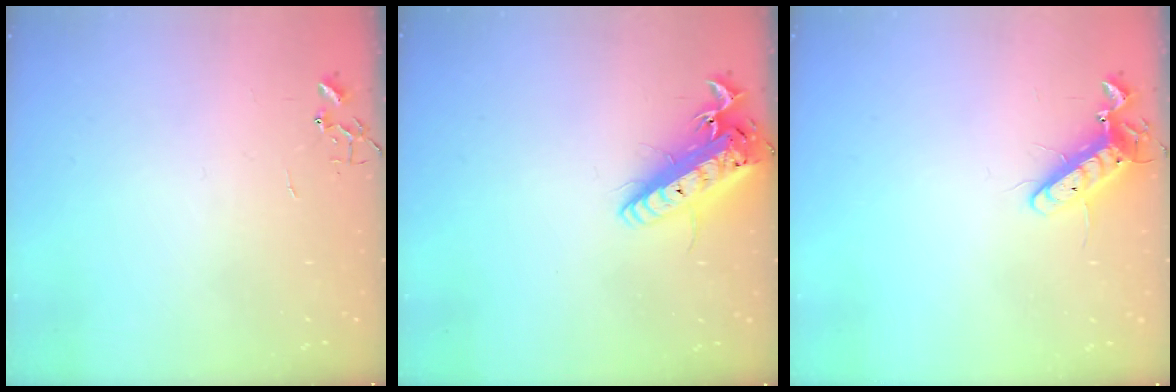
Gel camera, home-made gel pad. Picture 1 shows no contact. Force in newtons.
{"total": 19.0, "press": 18.6, "slide": 3.8}
{"total": 11.6, "press": 11.5, "slide": 1.5}